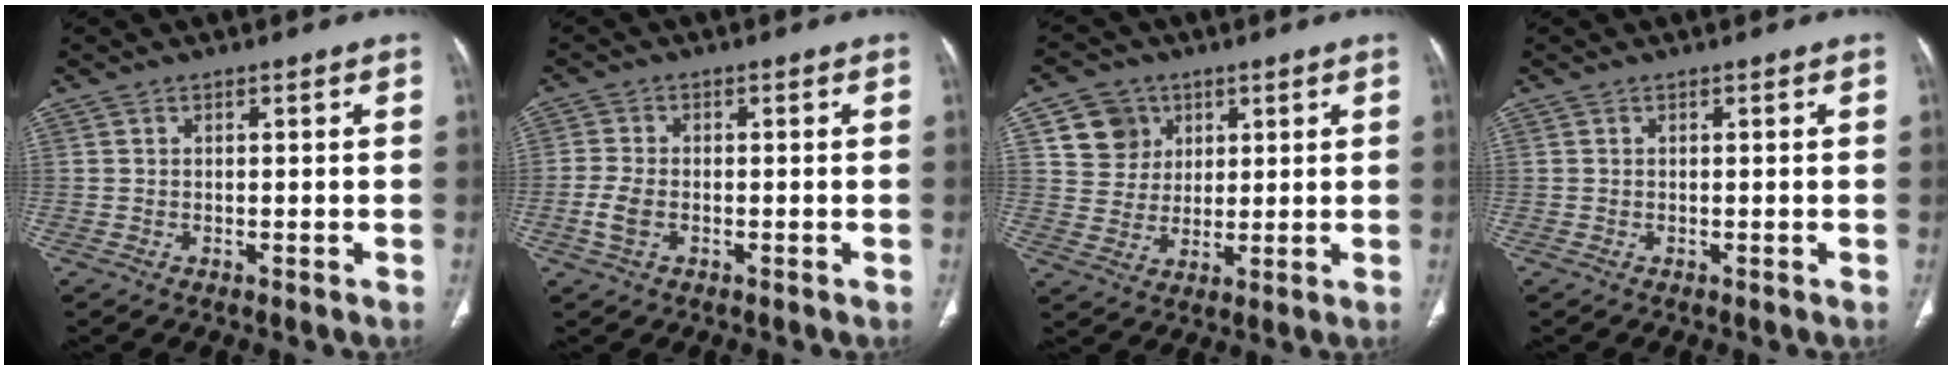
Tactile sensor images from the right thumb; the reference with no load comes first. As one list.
[{"total": 4.0, "force": [-1.1, 2.5, 2.8], "torque": [-0.067, 0.008, -0.022]}, {"total": 8.2, "force": [3.4, 7.2, 1.7], "torque": [0.003, -0.007, 0.067]}, {"total": 0.0}]